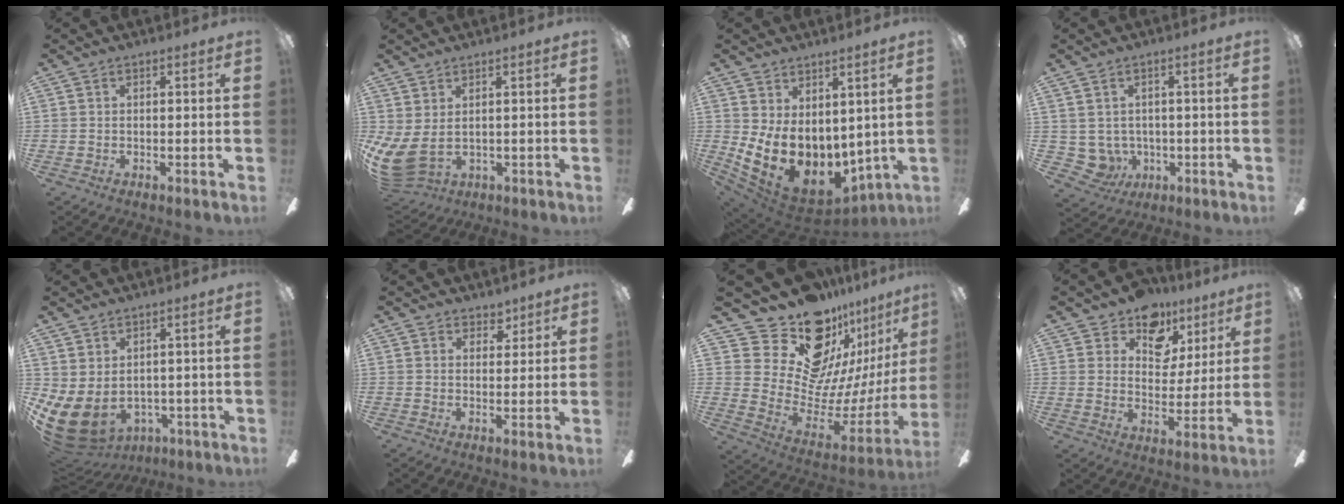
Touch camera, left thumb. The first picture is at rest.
{"total": 6.7, "force": [1.2, 3.4, 5.6], "torque": [-0.137, -0.029, 0.026]}
{"total": 14.0, "force": [0.5, 9.7, 10.1], "torque": [-0.221, -0.021, 0.022]}
{"total": 5.2, "force": [0.7, 5.0, 1.2], "torque": [-0.064, -0.010, 0.018]}
{"total": 7.3, "force": [-0.8, 5.2, 5.1], "torque": [-0.140, -0.016, -0.012]}
{"total": 4.0, "force": [3.1, 2.5, 0.3], "torque": [0.008, -0.013, 0.053]}
{"total": 23.2, "force": [17.5, 12.4, 8.7], "torque": [-0.127, -0.151, 0.341]}
{"total": 11.4, "force": [8.4, 7.1, 3.2], "torque": [-0.048, -0.060, 0.155]}